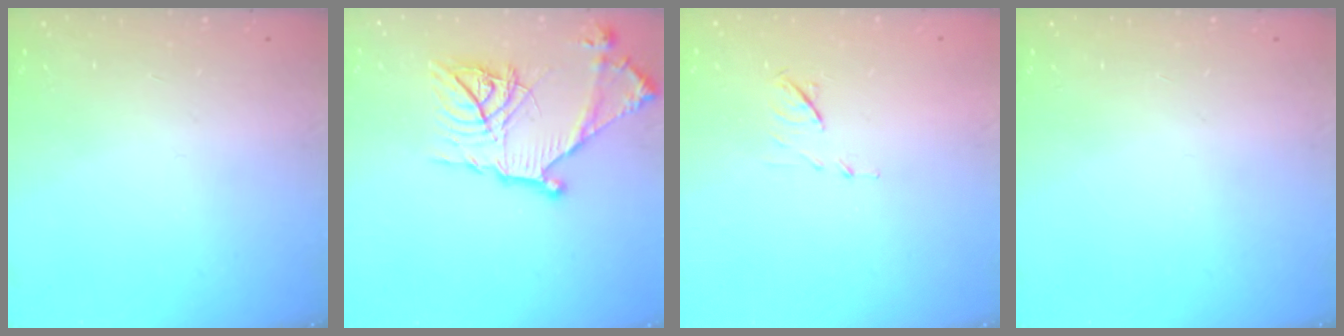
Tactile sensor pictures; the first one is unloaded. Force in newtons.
{"total": 17.4, "press": 17.4, "slide": 0.5}
{"total": 6.2, "press": 6.2, "slide": 0.9}
{"total": 0.0}